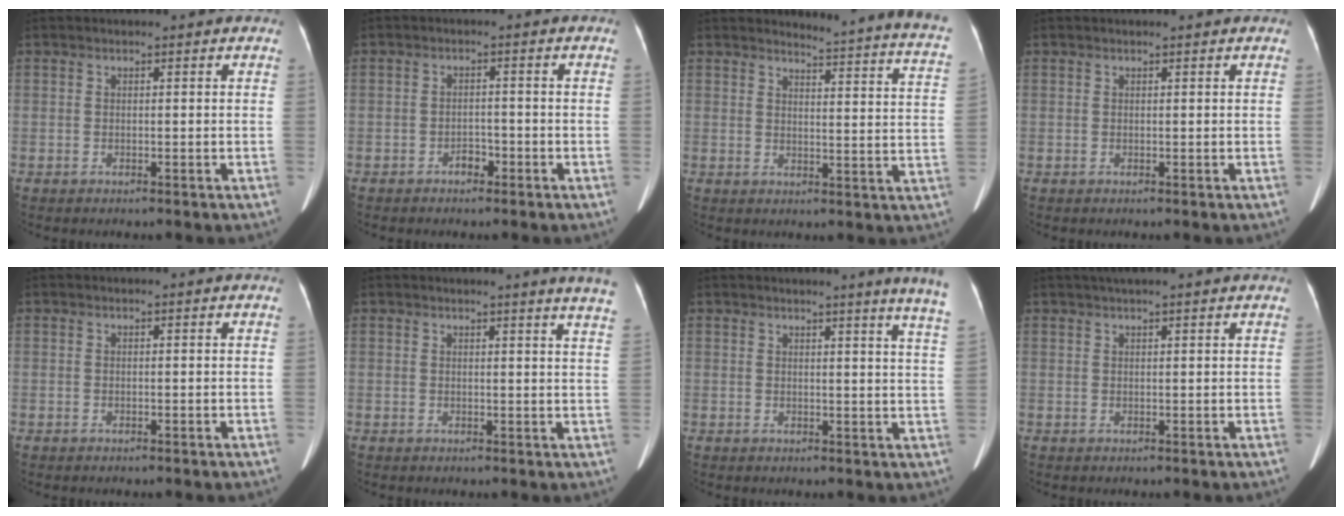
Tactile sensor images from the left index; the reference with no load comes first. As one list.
[{"total": 2.0, "force": [-1.5, 1.0, 0.7], "torque": [-0.013, 0.002, -0.024]}, {"total": 16.2, "force": [15.6, -0.6, 4.1], "torque": [-0.044, -0.109, 0.151]}, {"total": 0.8, "force": [0.7, 0.0, 0.4], "torque": [-0.004, 0.010, 0.013]}, {"total": 0.0}, {"total": 8.3, "force": [7.5, -1.1, 3.5], "torque": [-0.036, -0.043, 0.058]}, {"total": 9.5, "force": [8.2, -1.5, 4.6], "torque": [-0.049, -0.057, 0.066]}, {"total": 5.7, "force": [4.8, -0.3, 3.2], "torque": [-0.046, 0.035, 0.068]}]